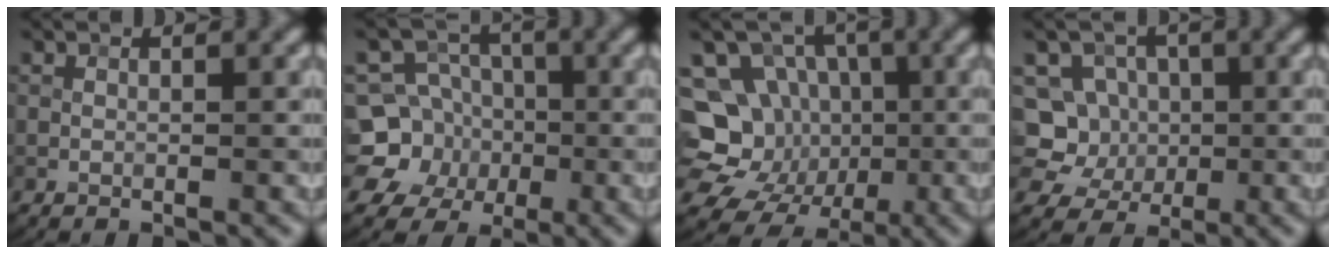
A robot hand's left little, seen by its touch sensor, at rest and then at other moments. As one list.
[{"total": 8.0, "force": [-1.2, 7.5, 2.4], "torque": [-0.045, 0.021, -0.055]}, {"total": 12.7, "force": [-1.1, 11.6, 5.1], "torque": [-0.117, 0.025, -0.025]}, {"total": 5.9, "force": [-0.5, 5.5, 2.1], "torque": [-0.022, 0.020, -0.040]}]